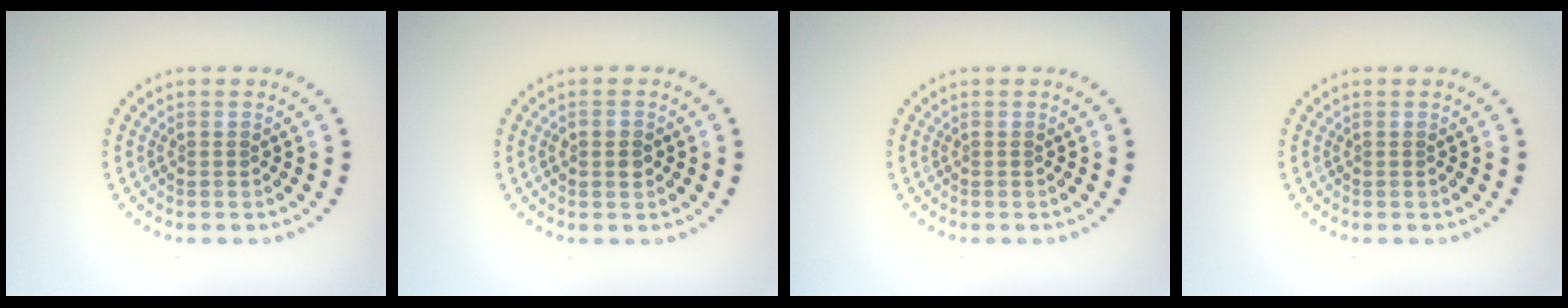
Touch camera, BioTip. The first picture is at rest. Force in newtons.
{"total": 1.8, "press": 1.8, "slide": 0.2}
{"total": 0.0}
{"total": 0.0}